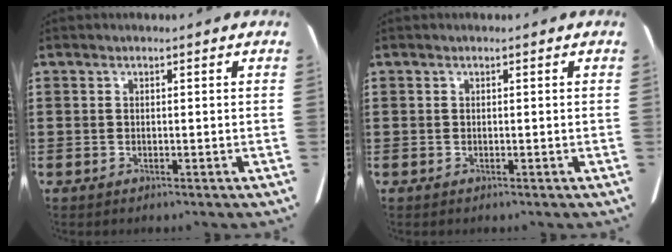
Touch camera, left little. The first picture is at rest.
{"total": 0.0}